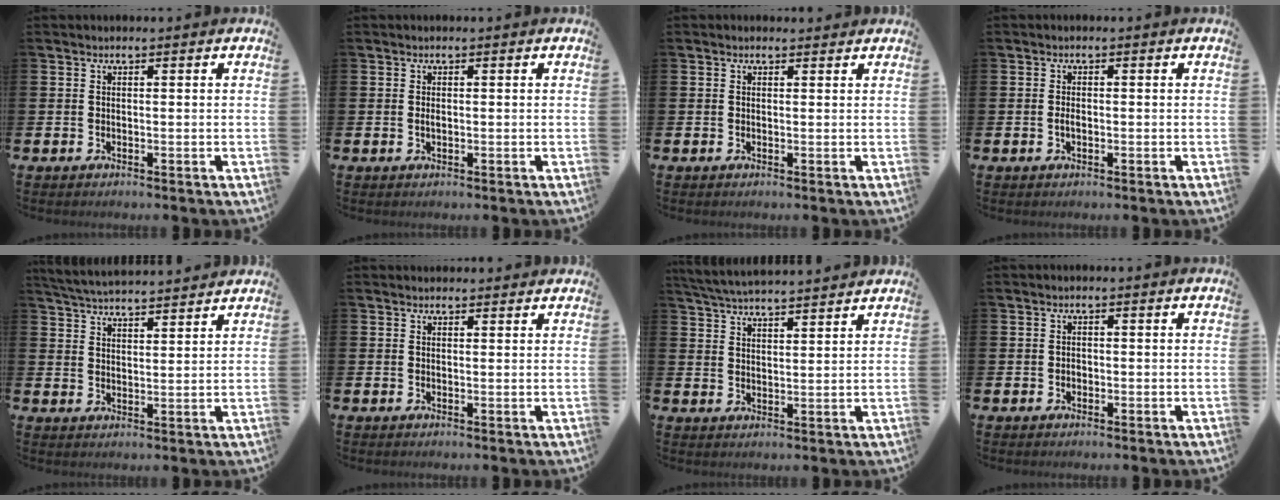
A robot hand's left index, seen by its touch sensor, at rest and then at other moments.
{"total": 0.7, "force": [0.0, 0.3, 0.6], "torque": [-0.008, 0.000, -0.002]}
{"total": 0.5, "force": [0.3, 0.3, 0.3], "torque": [0.004, 0.001, 0.003]}
{"total": 1.2, "force": [-0.3, 0.7, 1.0], "torque": [-0.013, 0.001, -0.007]}
{"total": 4.7, "force": [4.7, 0.0, 0.3], "torque": [-0.024, -0.027, 0.085]}
{"total": 1.2, "force": [1.1, 0.4, 0.1], "torque": [0.009, 0.001, 0.018]}
{"total": 4.8, "force": [4.8, -0.1, 0.6], "torque": [-0.029, -0.026, 0.086]}
{"total": 0.7, "force": [-0.3, 0.6, 0.3], "torque": [-0.001, 0.001, -0.008]}